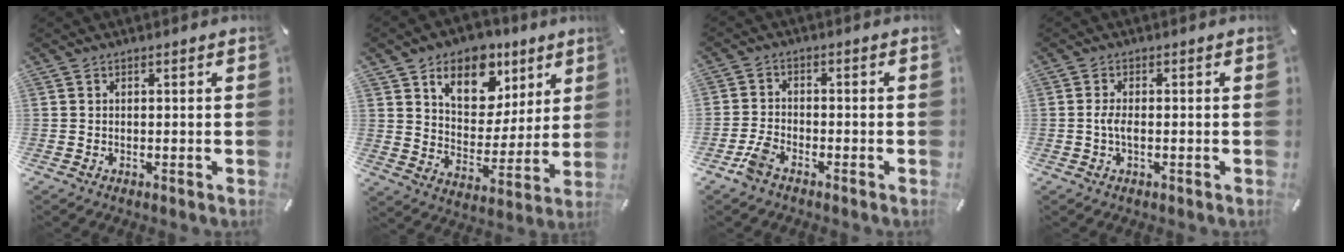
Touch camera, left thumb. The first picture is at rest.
{"total": 13.7, "force": [8.4, 9.3, 5.5], "torque": [-0.075, -0.052, 0.149]}
{"total": 4.2, "force": [-2.9, 2.5, 1.8], "torque": [-0.046, 0.011, -0.057]}
{"total": 2.6, "force": [-0.5, 0.8, 2.4], "torque": [-0.057, -0.002, -0.014]}